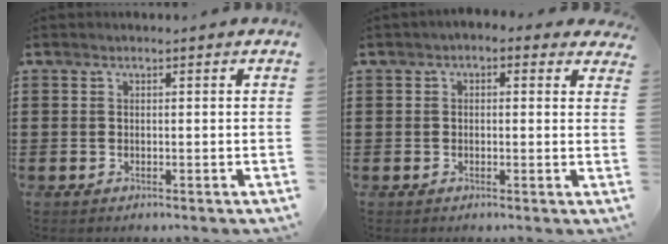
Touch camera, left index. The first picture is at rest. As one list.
[{"total": 1.3, "force": [0.0, 1.0, 0.9], "torque": [-0.021, 0.008, -0.003]}]